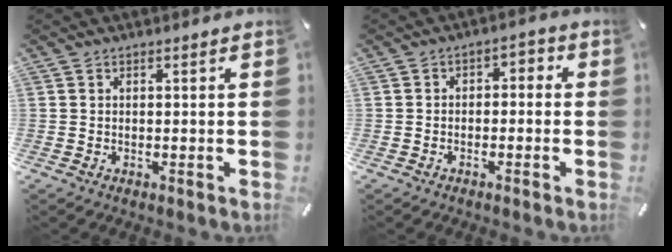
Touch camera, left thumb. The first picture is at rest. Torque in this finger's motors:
{"motor_torque": [0.00, 0.38, -0.34, -0.09, 0.06]}